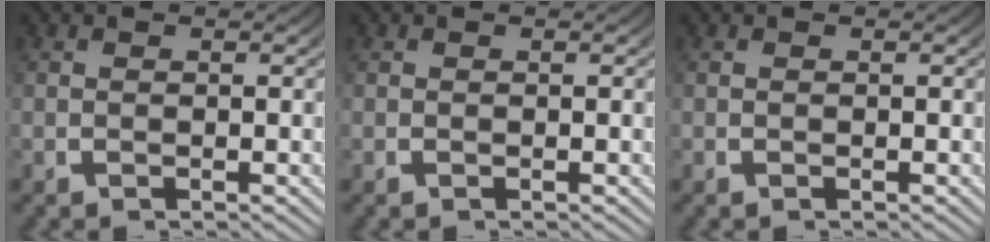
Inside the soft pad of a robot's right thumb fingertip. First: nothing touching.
{"total": 0.0}
{"total": 0.0}